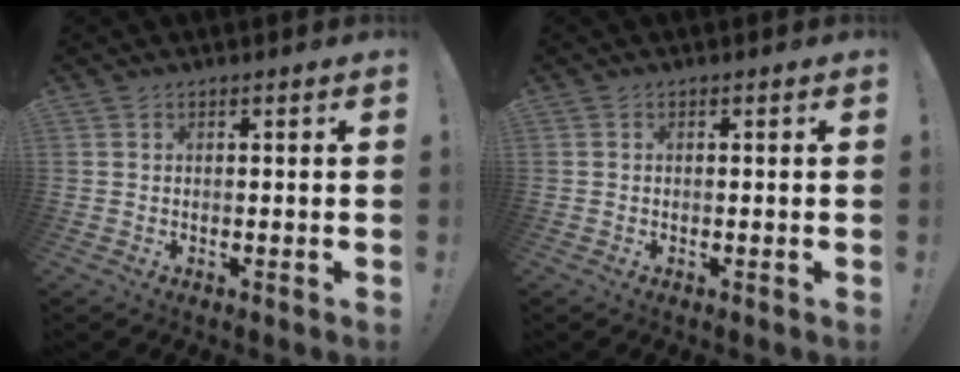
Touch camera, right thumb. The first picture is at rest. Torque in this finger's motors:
{"motor_torque": [-0.50, -0.04, -0.32, 0.22, 0.00]}